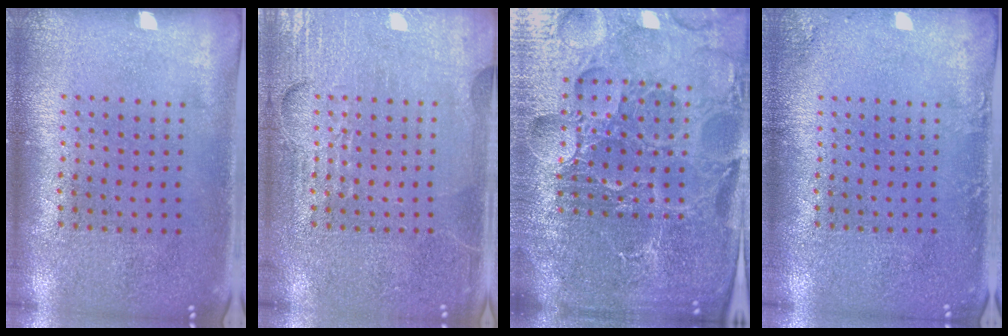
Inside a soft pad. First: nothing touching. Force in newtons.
{"total": 5.4, "press": 5.3, "slide": 0.6}
{"total": 6.5, "press": 5.8, "slide": 3.0}
{"total": 1.3, "press": 1.3, "slide": 0.0}